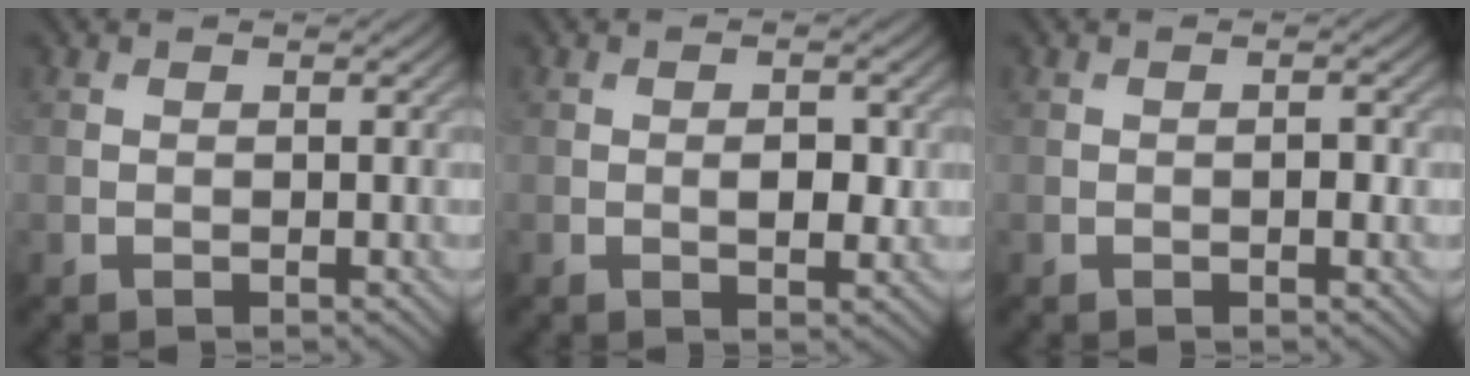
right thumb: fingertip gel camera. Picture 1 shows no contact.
{"total": 2.8, "force": [-0.1, 1.4, 2.4], "torque": [-0.039, -0.006, 0.000]}
{"total": 1.0, "force": [-0.2, 0.4, 1.0], "torque": [-0.015, 0.002, -0.003]}